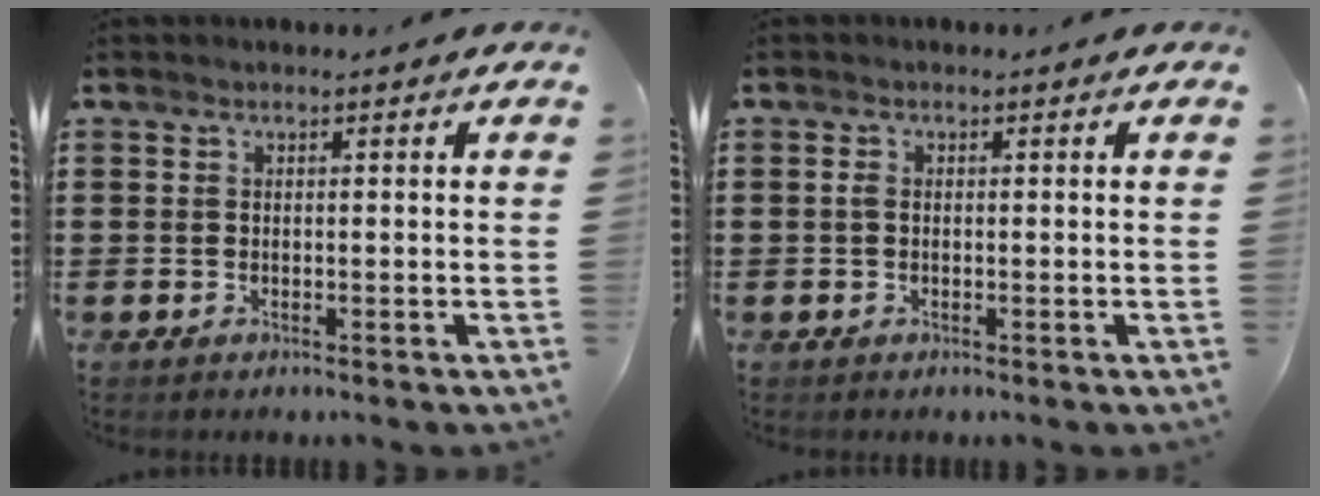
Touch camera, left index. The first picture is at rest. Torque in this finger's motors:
{"motor_torque": [-0.69, 1.06, -0.01, 0.00]}